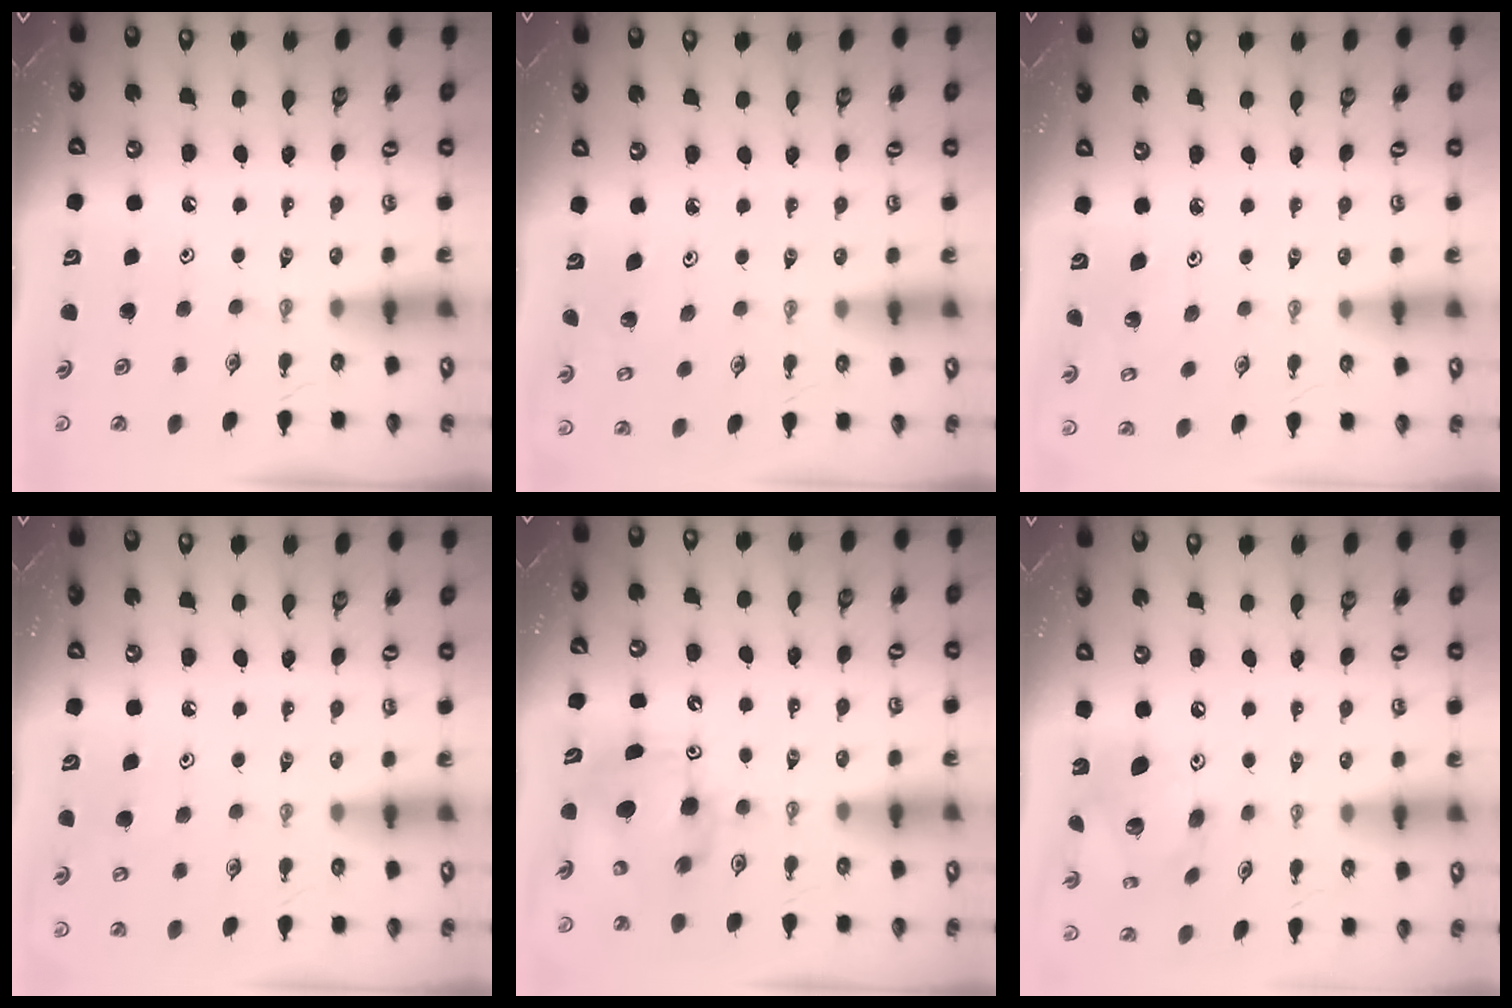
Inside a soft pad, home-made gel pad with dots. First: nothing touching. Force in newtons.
{"total": 2.8, "press": 2.8, "slide": 0.2}
{"total": 1.9, "press": 1.9, "slide": 0.1}
{"total": 6.2, "press": 6.2, "slide": 0.5}
{"total": 7.6, "press": 7.4, "slide": 1.7}
{"total": 15.1, "press": 15.0, "slide": 1.3}